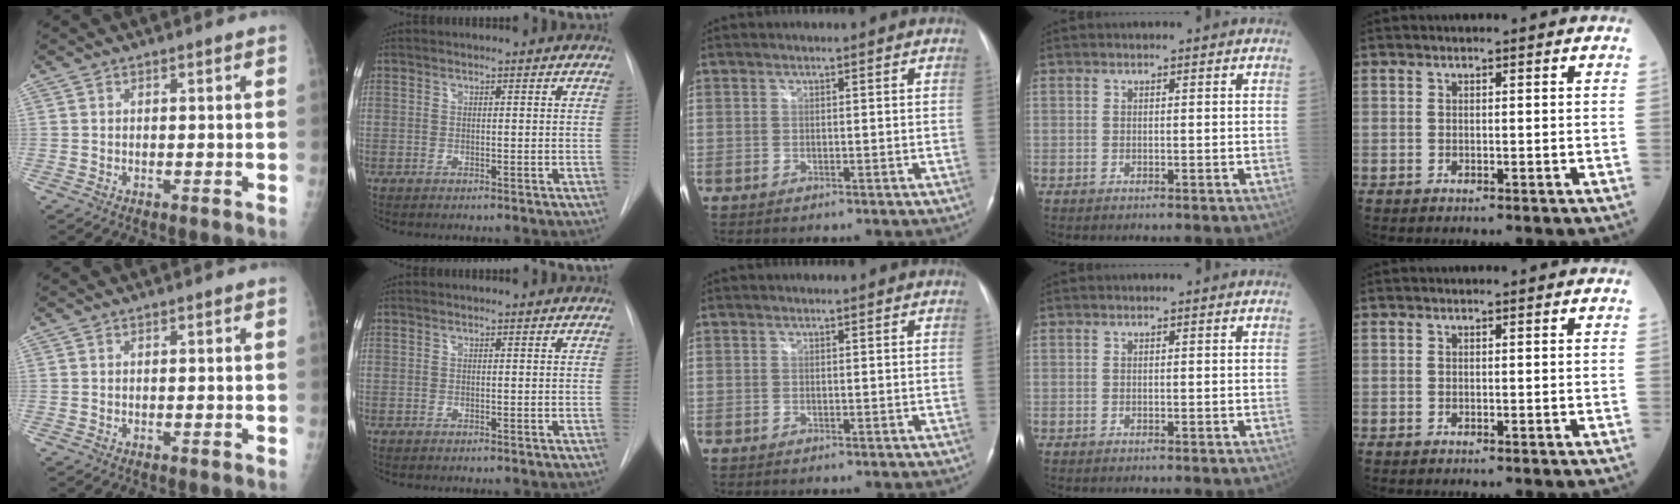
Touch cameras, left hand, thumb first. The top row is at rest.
{}